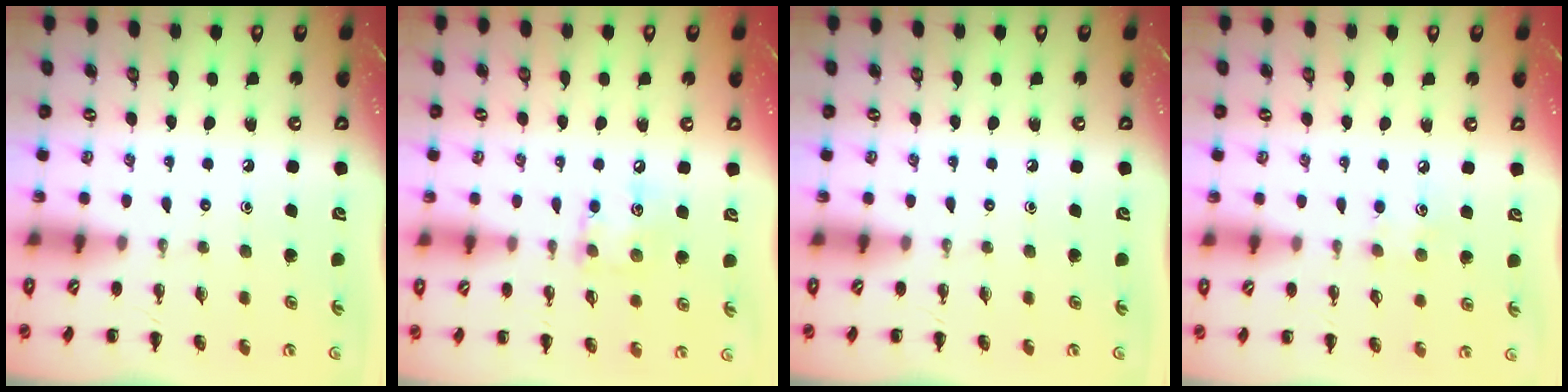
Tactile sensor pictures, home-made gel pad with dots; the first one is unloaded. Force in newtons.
{"total": 7.7, "press": 7.7, "slide": 0.7}
{"total": 0.0}
{"total": 4.7, "press": 4.5, "slide": 1.1}